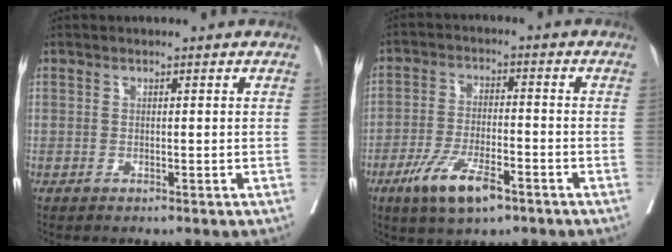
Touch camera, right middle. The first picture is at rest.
{"total": 9.1, "force": [-5.3, 2.5, 6.9], "torque": [-0.136, -0.013, -0.091]}